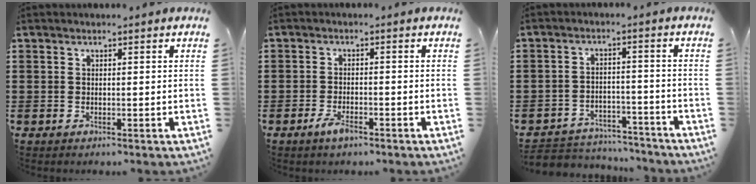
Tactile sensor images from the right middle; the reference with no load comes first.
{"total": 2.7, "force": [-1.6, 0.8, 2.0], "torque": [-0.047, -0.003, -0.034]}
{"total": 4.3, "force": [-4.2, 1.0, 0.0], "torque": [-0.012, 0.006, -0.092]}